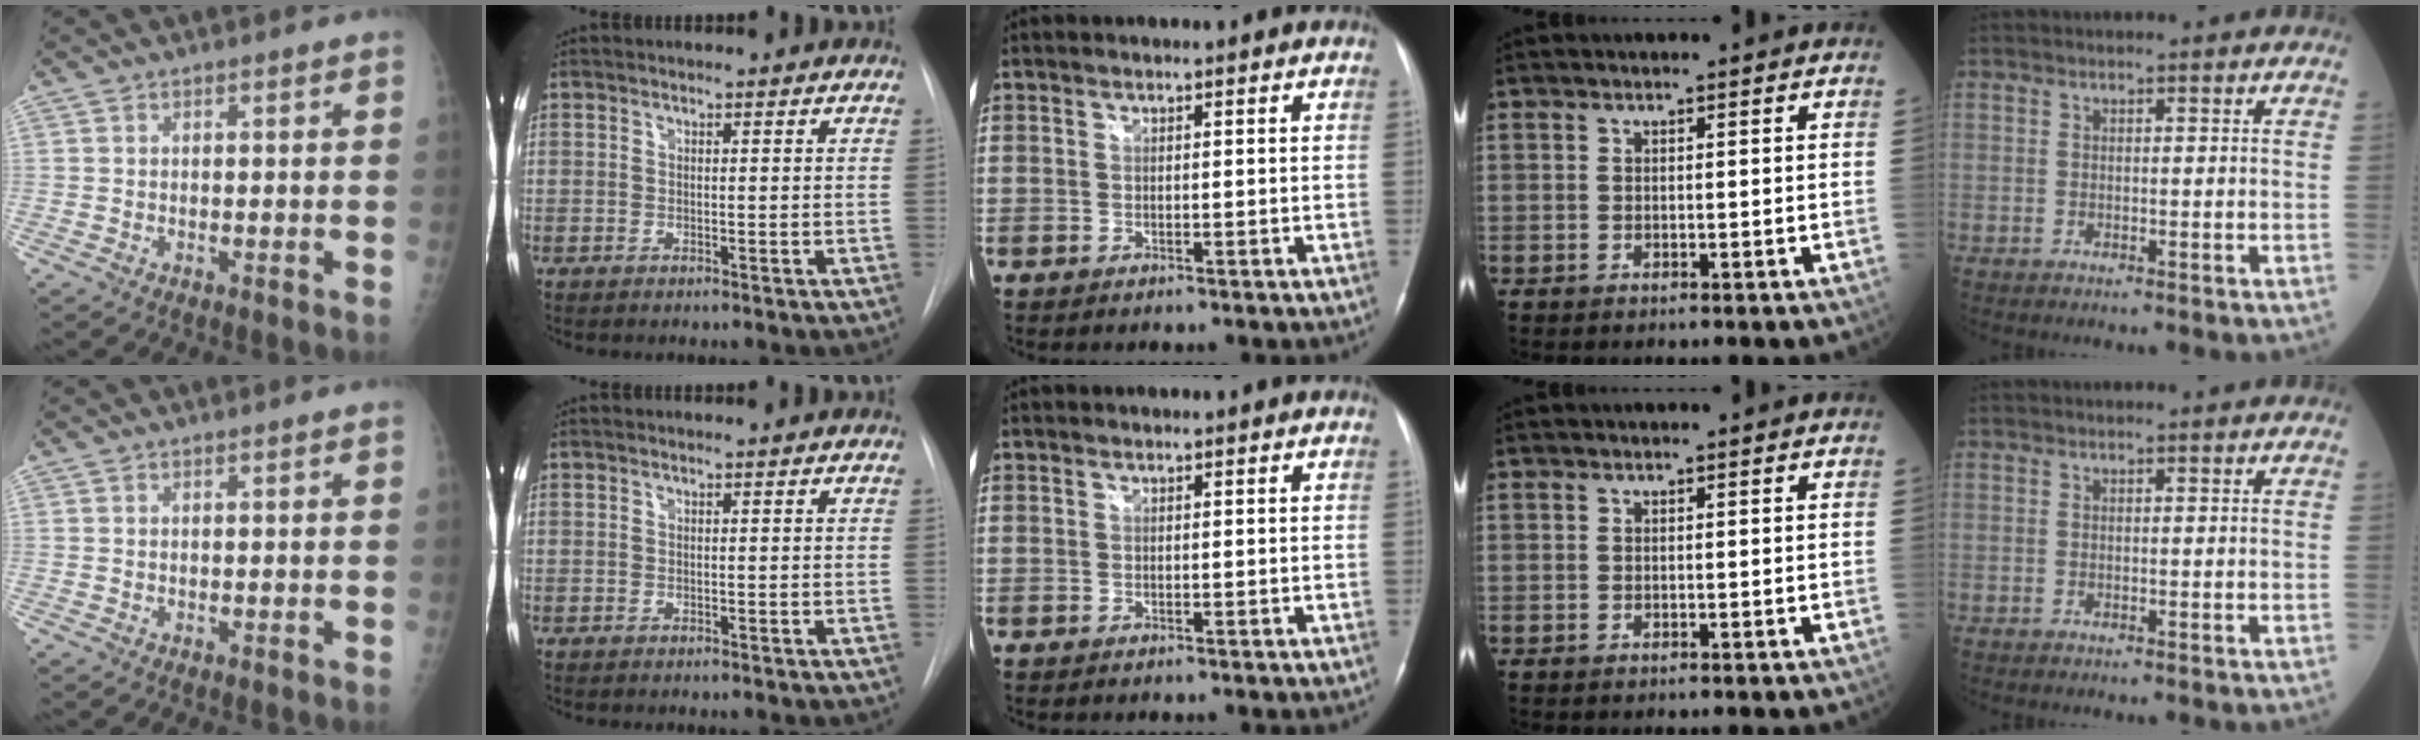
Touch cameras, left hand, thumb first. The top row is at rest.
{}